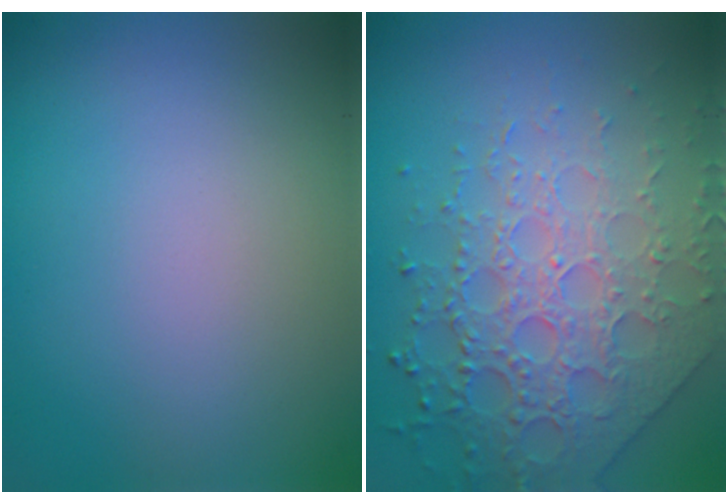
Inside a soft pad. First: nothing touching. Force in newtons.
{"total": 6.6, "press": 5.4, "slide": 3.9}